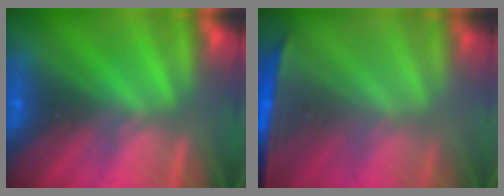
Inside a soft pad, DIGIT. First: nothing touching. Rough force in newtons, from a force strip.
{"total": 1.3}